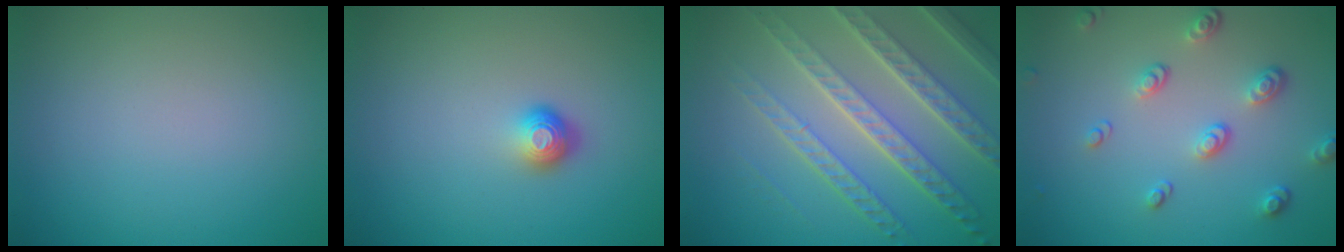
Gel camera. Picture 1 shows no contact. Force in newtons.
{"total": 1.9, "press": 1.3, "slide": 1.4}
{"total": 8.0, "press": 5.4, "slide": 5.8}
{"total": 3.2, "press": 2.5, "slide": 2.1}